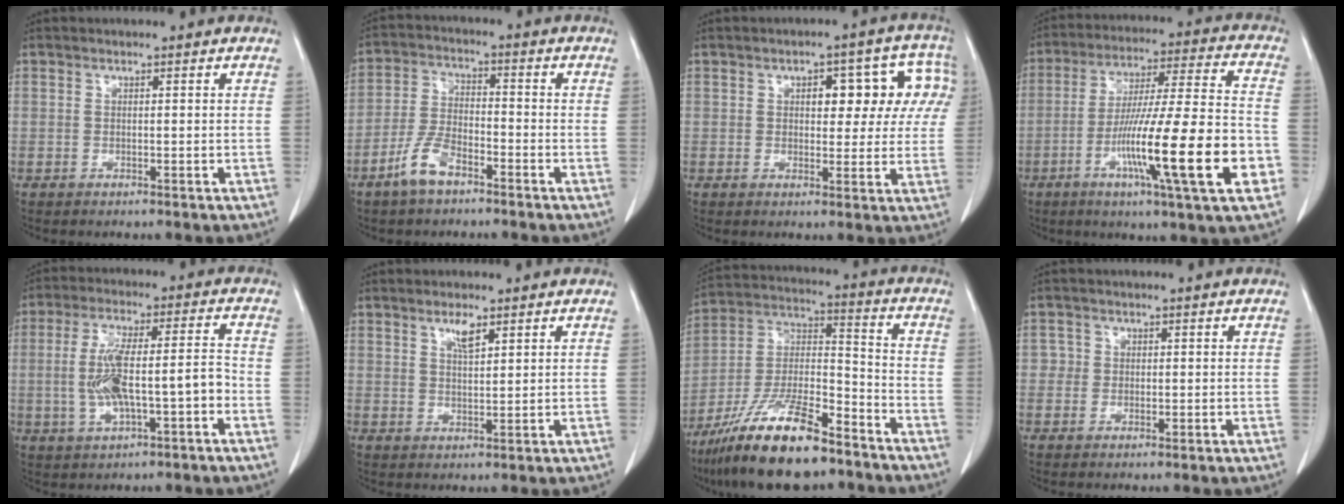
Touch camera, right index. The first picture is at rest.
{"total": 6.6, "force": [-4.4, 2.5, 4.3], "torque": [-0.099, 0.001, -0.088]}
{"total": 9.2, "force": [2.5, 4.6, 7.5], "torque": [-0.074, 0.038, 0.028]}
{"total": 20.9, "force": [-6.8, 0.4, 19.7], "torque": [-0.313, -0.017, -0.114]}
{"total": 10.6, "force": [-2.3, 2.3, 10.1], "torque": [-0.194, 0.019, -0.034]}
{"total": 2.9, "force": [1.8, 0.6, 2.1], "torque": [-0.043, -0.001, 0.034]}
{"total": 18.2, "force": [-13.2, 3.9, 11.9], "torque": [-0.248, -0.015, -0.240]}
{"total": 1.8, "force": [0.2, 1.8, 0.1], "torque": [0.006, 0.004, -0.001]}